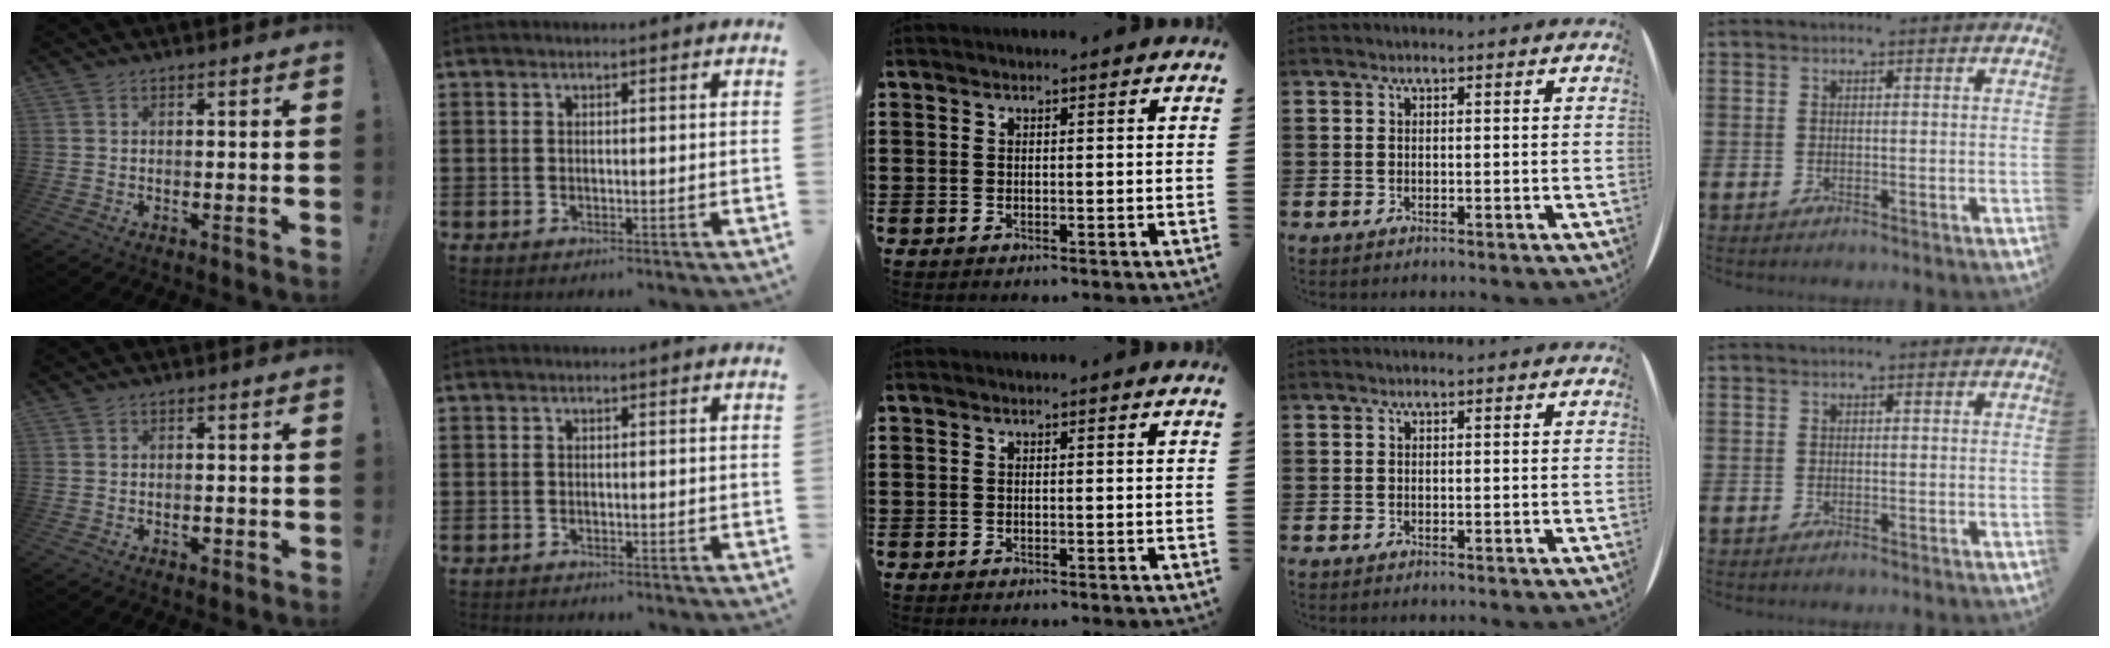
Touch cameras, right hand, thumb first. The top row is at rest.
{"thumb": {"total": 1.3, "force": [-0.6, 0.8, 0.8], "torque": [-0.007, 0.000, -0.010]}, "index": {"total": 0.6, "force": [-0.5, 0.2, -0.1], "torque": [0.001, 0.003, -0.013]}}